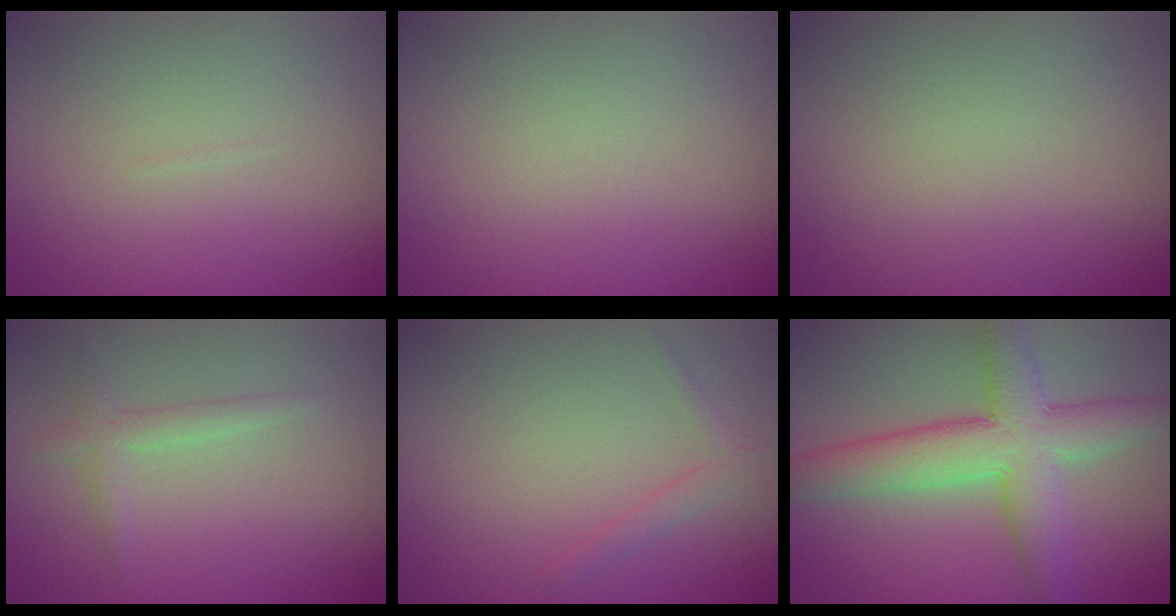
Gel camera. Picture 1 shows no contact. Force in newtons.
{"total": 0.0}
{"total": 0.0}
{"total": 1.6, "press": 1.6, "slide": 0.1}
{"total": 1.3, "press": 1.3, "slide": 0.1}
{"total": 7.2, "press": 7.2, "slide": 0.2}